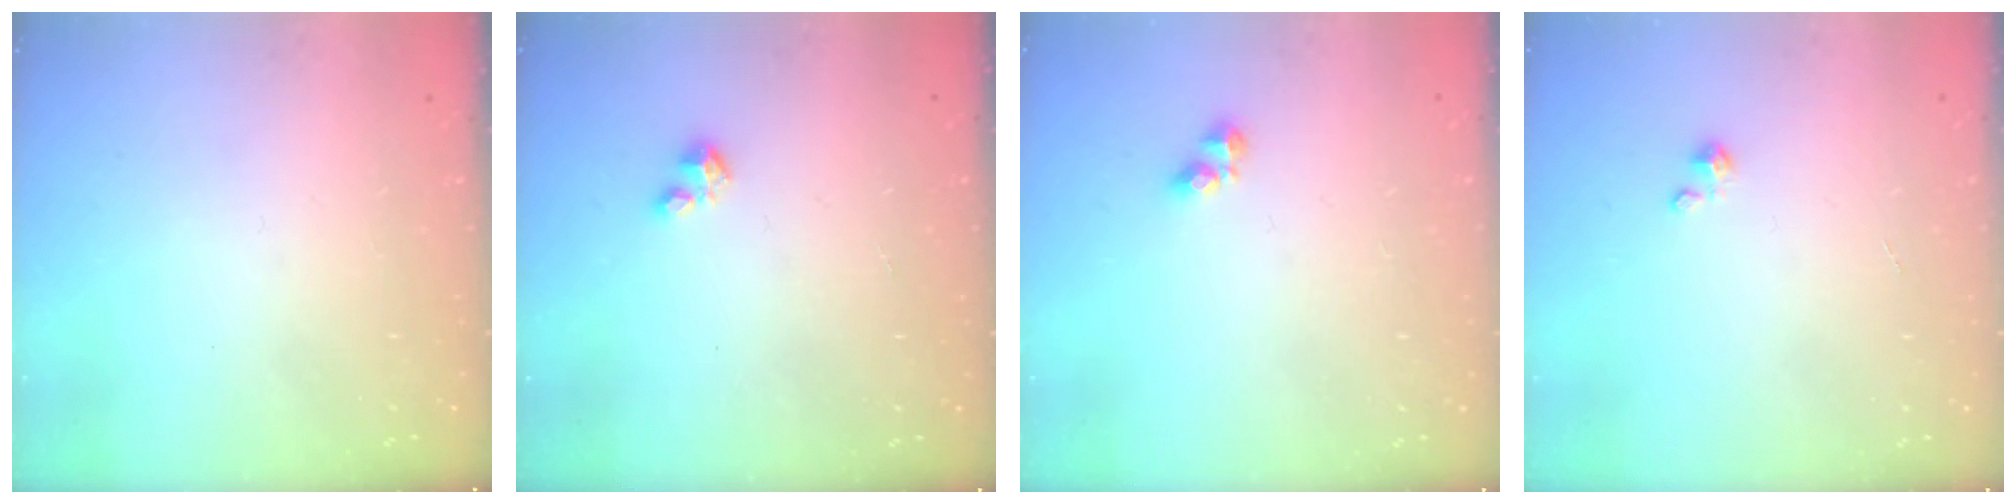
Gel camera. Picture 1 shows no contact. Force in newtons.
{"total": 1.3, "press": 1.2, "slide": 0.4}
{"total": 3.8, "press": 3.8, "slide": 0.5}
{"total": 1.7, "press": 1.7, "slide": 0.1}